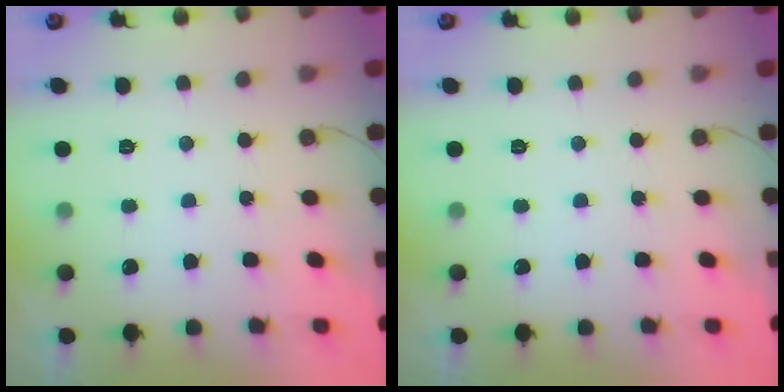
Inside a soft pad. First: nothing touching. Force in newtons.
{"total": 0.0}